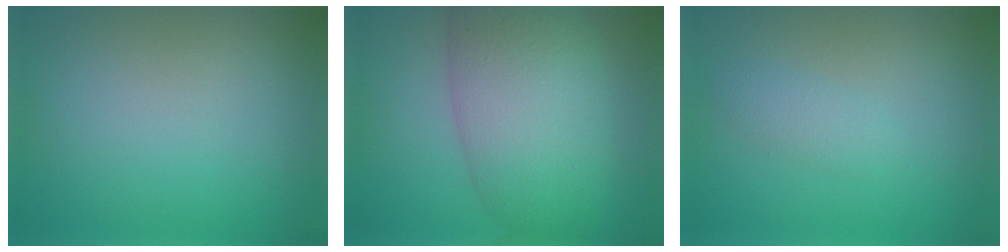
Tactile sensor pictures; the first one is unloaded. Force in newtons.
{"total": 9.2, "press": 9.2, "slide": 0.2}
{"total": 1.4, "press": 1.4, "slide": 0.0}